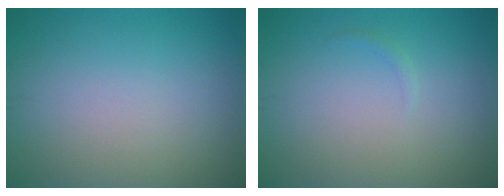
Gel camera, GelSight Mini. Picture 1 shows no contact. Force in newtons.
{"total": 0.5, "press": 0.5, "slide": 0.1}